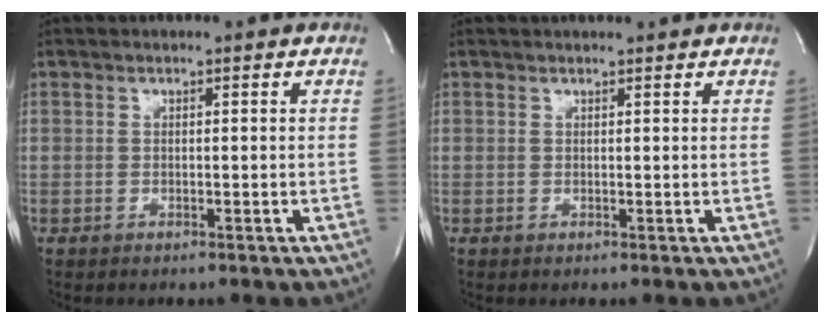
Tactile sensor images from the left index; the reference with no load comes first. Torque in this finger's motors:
{"motor_torque": [-0.03, -0.14, -0.03, 0.01]}